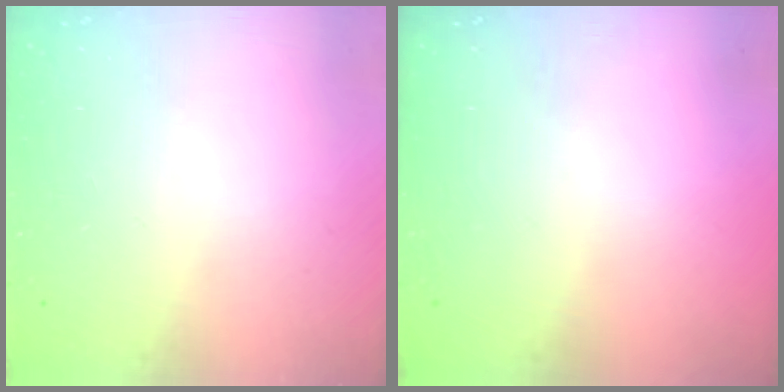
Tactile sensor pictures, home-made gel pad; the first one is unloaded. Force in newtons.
{"total": 0.0}